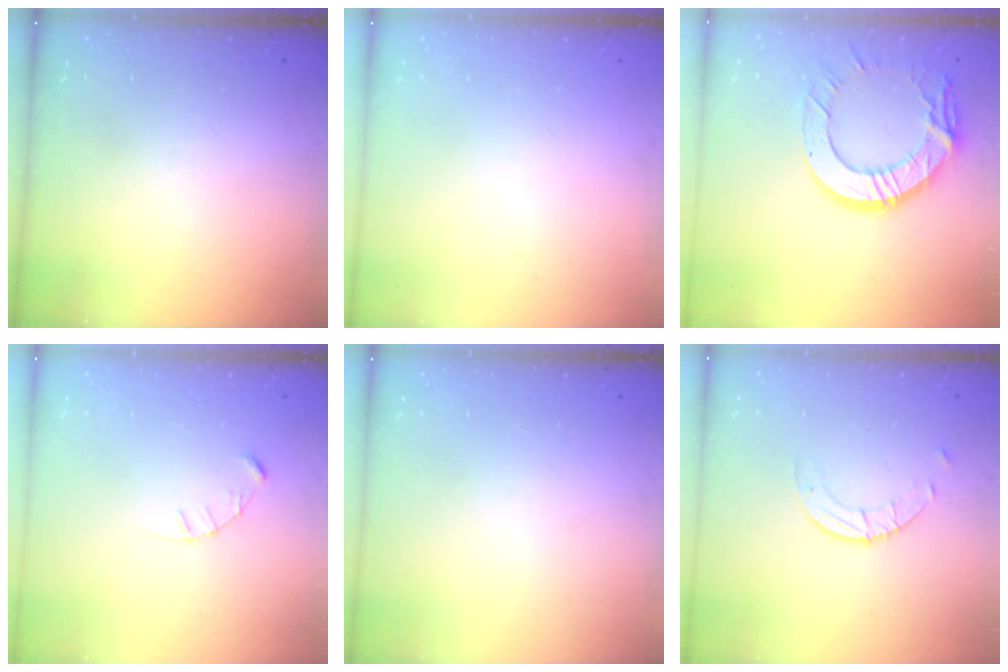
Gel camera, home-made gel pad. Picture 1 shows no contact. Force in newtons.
{"total": 0.0}
{"total": 15.0, "press": 14.9, "slide": 1.5}
{"total": 2.4, "press": 2.4, "slide": 0.3}
{"total": 0.0}
{"total": 2.6, "press": 2.6, "slide": 0.2}